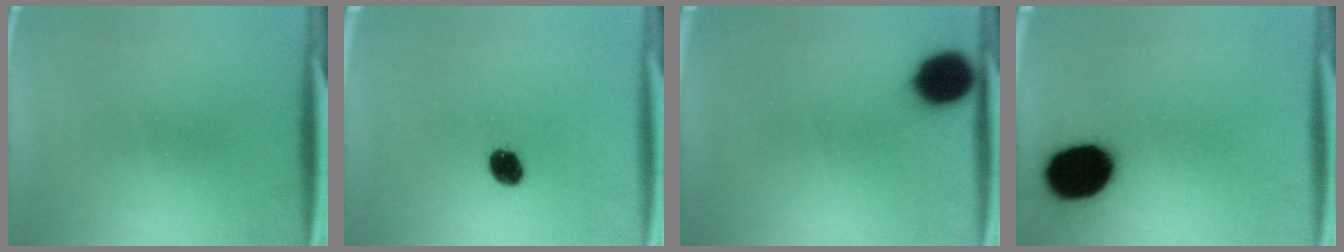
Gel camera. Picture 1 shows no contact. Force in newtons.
{"total": 4.8}
{"total": 8.5}
{"total": 16.0}